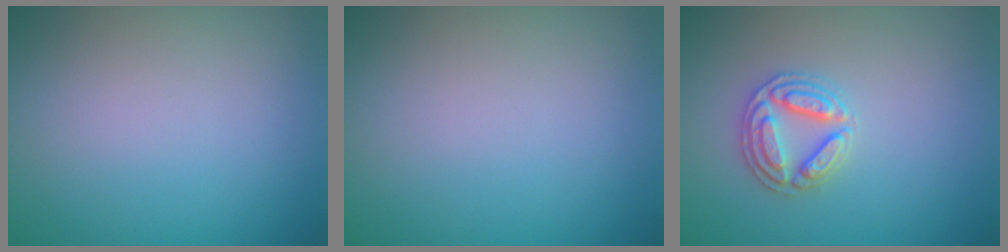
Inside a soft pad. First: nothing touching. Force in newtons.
{"total": 0.0}
{"total": 2.8, "press": 2.8, "slide": 0.3}